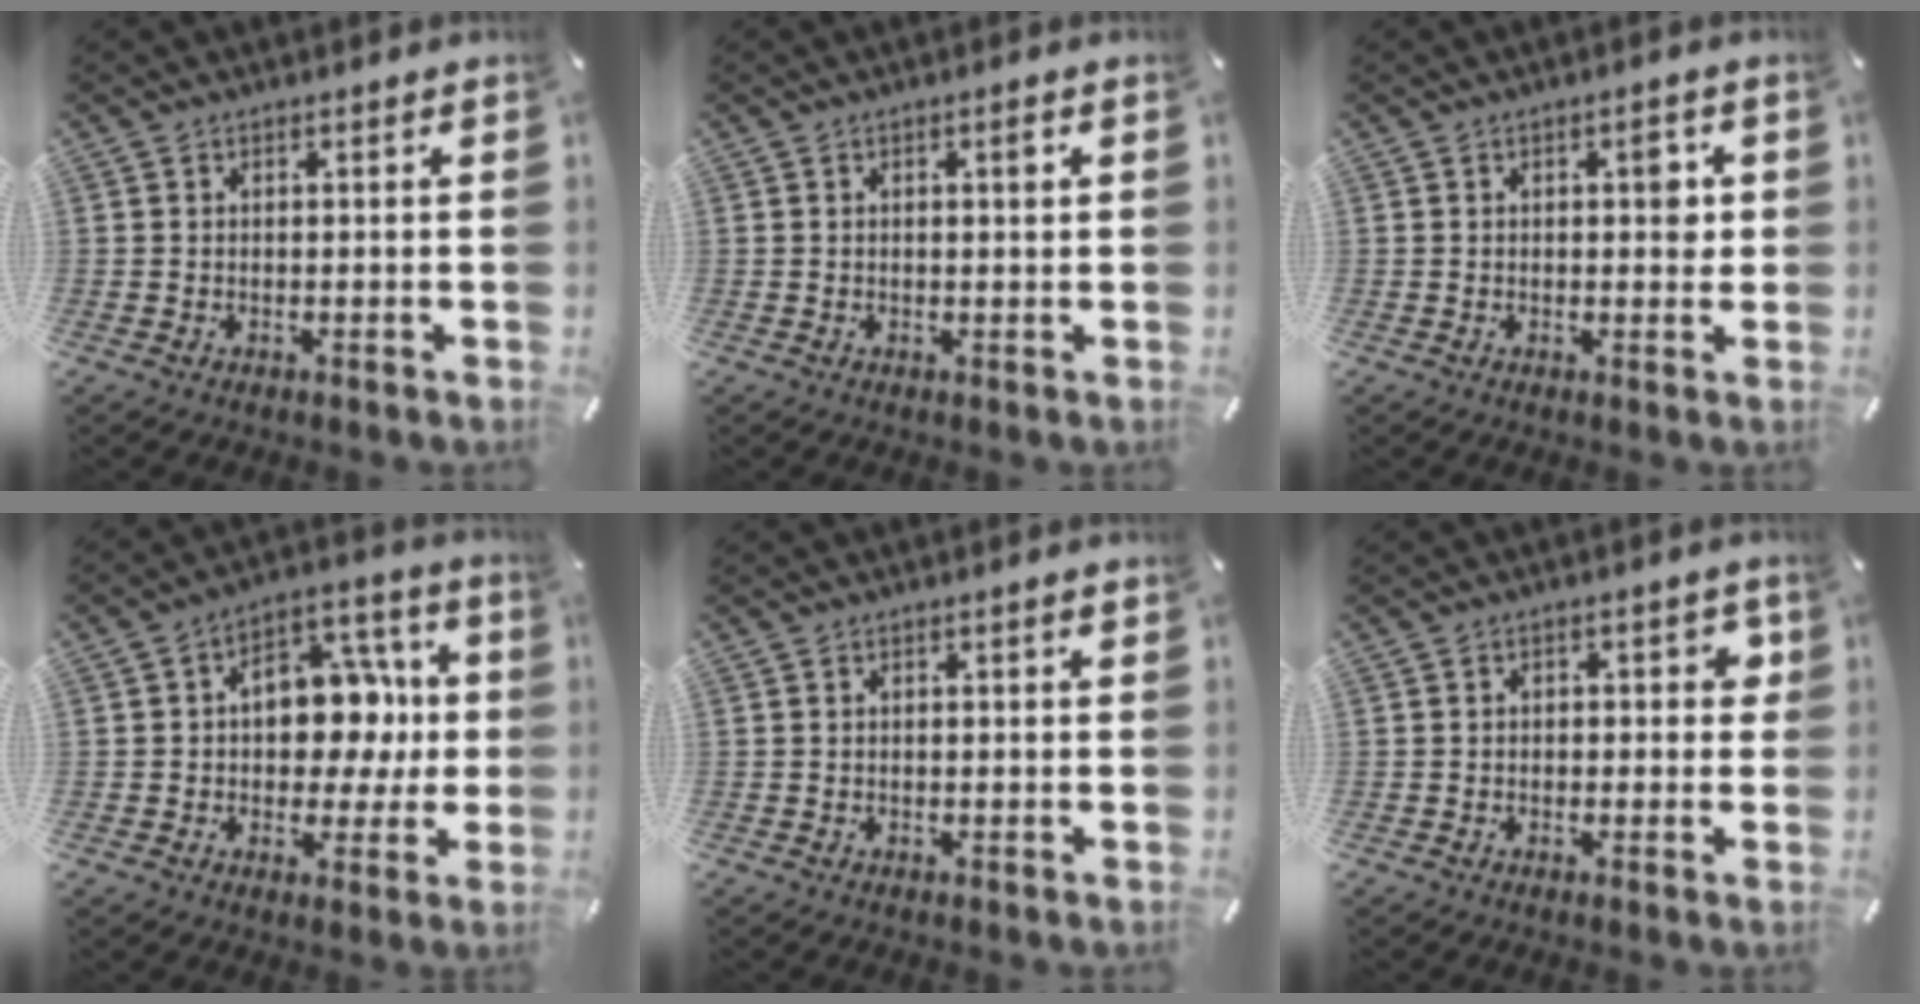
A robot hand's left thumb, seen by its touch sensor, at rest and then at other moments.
{"total": 1.6, "force": [0.5, 0.5, 1.4], "torque": [-0.020, 0.001, 0.004]}
{"total": 4.0, "force": [0.9, 2.0, 3.4], "torque": [-0.028, -0.006, 0.003]}
{"total": 13.4, "force": [0.3, 10.1, 8.8], "torque": [-0.102, -0.001, 0.010]}
{"total": 0.9, "force": [0.3, 0.2, 0.8], "torque": [-0.015, 0.002, 0.003]}
{"total": 3.0, "force": [-0.1, 1.9, 2.3], "torque": [-0.020, 0.001, -0.009]}